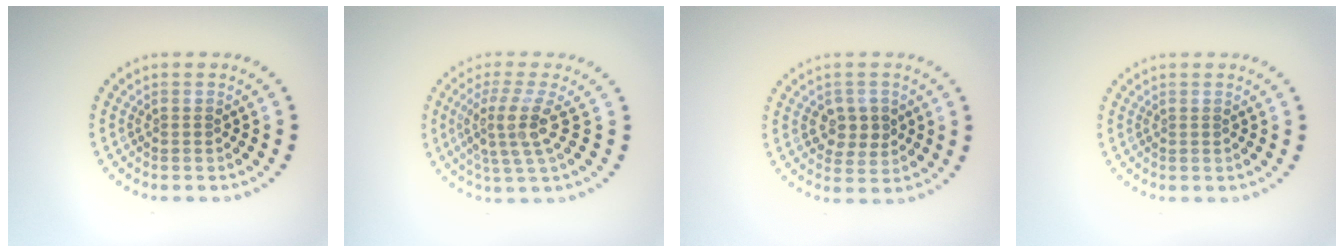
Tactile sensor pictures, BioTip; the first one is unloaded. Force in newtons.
{"total": 3.7, "press": 2.6, "slide": 2.6}
{"total": 2.8, "press": 2.8, "slide": 0.5}
{"total": 0.0}